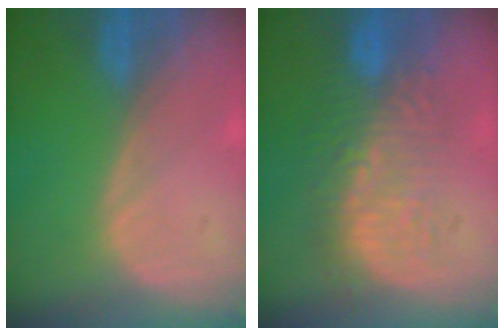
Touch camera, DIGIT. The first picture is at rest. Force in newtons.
{"total": 9.3, "press": 9.0, "slide": 2.3}